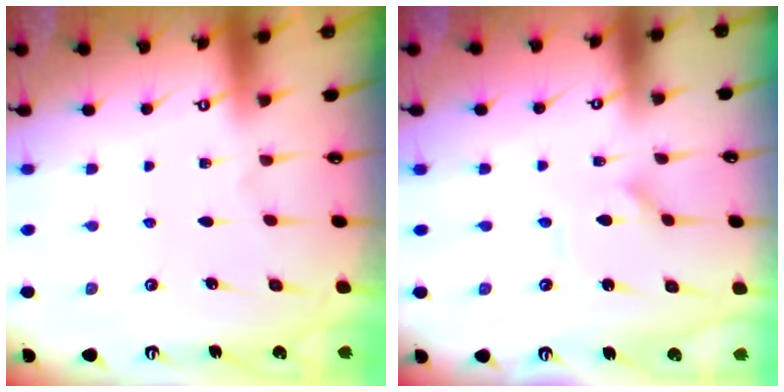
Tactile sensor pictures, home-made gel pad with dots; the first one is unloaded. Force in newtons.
{"total": 2.9, "press": 2.9, "slide": 0.2}